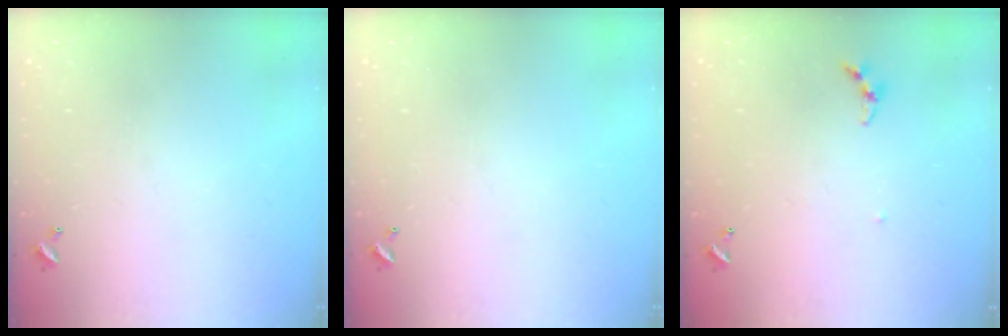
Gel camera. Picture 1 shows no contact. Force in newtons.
{"total": 0.0}
{"total": 4.0, "press": 3.9, "slide": 0.5}